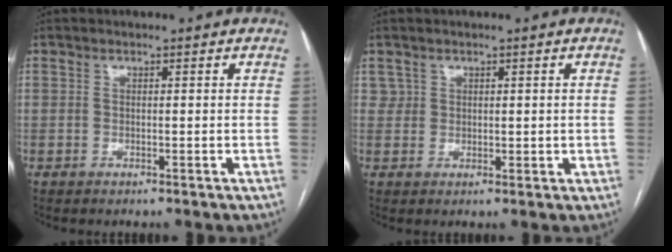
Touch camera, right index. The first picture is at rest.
{"total": 2.1, "force": [1.0, 1.8, 0.3], "torque": [0.001, 0.002, 0.021]}